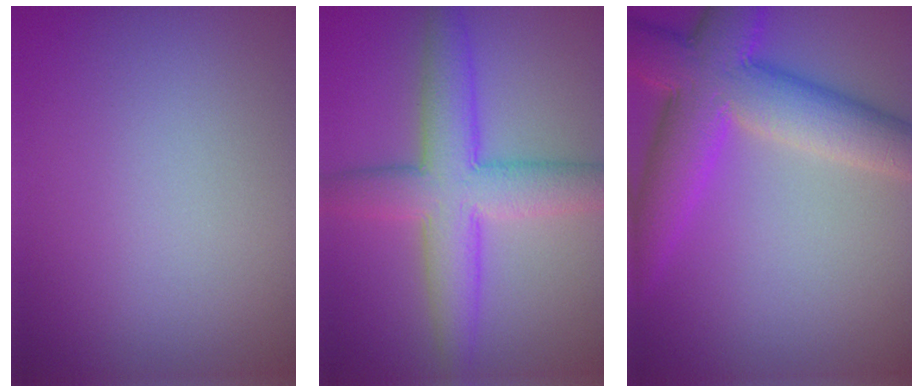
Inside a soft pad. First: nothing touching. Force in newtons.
{"total": 7.2, "press": 7.2, "slide": 0.1}
{"total": 9.7, "press": 9.7, "slide": 0.7}